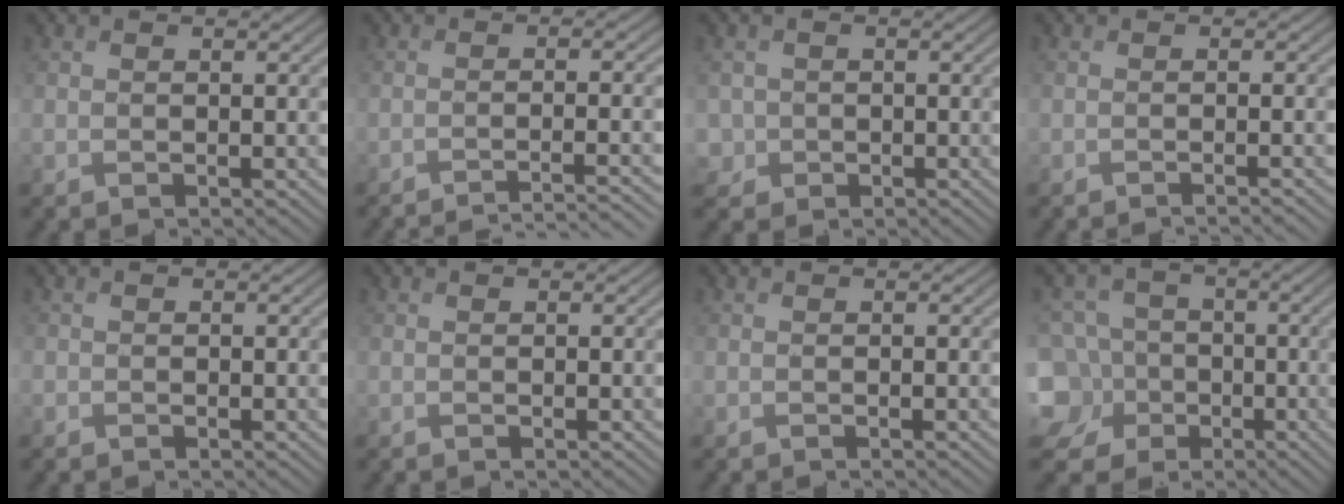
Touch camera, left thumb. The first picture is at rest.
{"total": 4.6, "force": [-3.6, 0.4, 2.8], "torque": [-0.042, 0.005, -0.068]}
{"total": 2.7, "force": [-0.6, 2.6, 0.3], "torque": [-0.008, -0.006, -0.018]}
{"total": 1.6, "force": [-0.9, 0.3, 1.3], "torque": [-0.007, -0.002, -0.024]}
{"total": 1.0, "force": [-0.4, 0.9, 0.0], "torque": [0.001, -0.006, -0.014]}
{"total": 0.0}
{"total": 0.0}
{"total": 13.0, "force": [-4.1, 11.5, 4.6], "torque": [-0.162, -0.012, -0.095]}